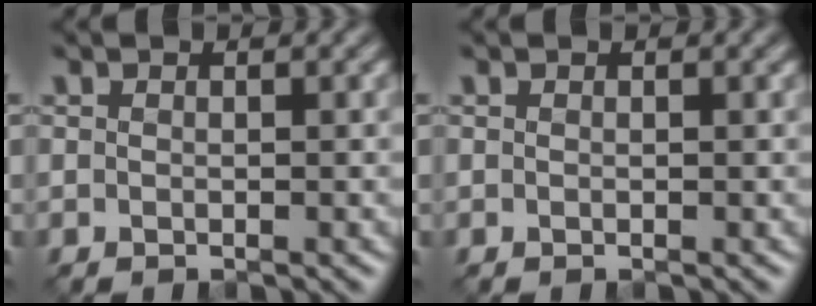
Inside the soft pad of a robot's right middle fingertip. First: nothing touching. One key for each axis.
{"total": 0.0}